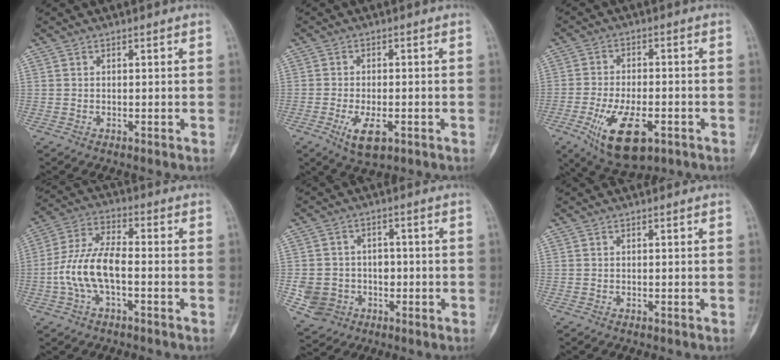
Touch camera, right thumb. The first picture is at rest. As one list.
[{"total": 5.6, "force": [-2.3, 2.5, 4.4], "torque": [-0.081, -0.001, -0.035]}, {"total": 12.8, "force": [-5.3, 5.9, 10.0], "torque": [-0.177, 0.007, -0.082]}, {"total": 10.7, "force": [-2.3, 4.8, 9.2], "torque": [-0.197, 0.037, -0.050]}, {"total": 8.0, "force": [-2.2, 7.4, 2.2], "torque": [-0.020, 0.021, -0.029]}, {"total": 0.0}]